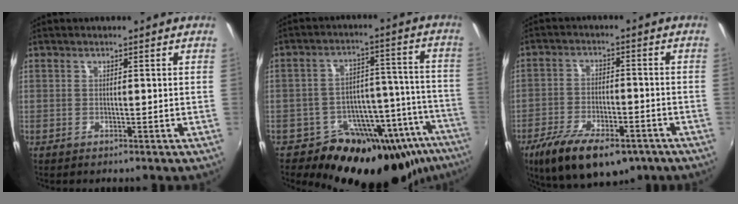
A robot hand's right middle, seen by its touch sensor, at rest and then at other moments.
{"total": 23.0, "force": [-17.1, 12.2, 9.5], "torque": [-0.132, 0.039, -0.224]}
{"total": 16.2, "force": [-10.4, 6.7, 10.5], "torque": [-0.211, -0.035, -0.166]}